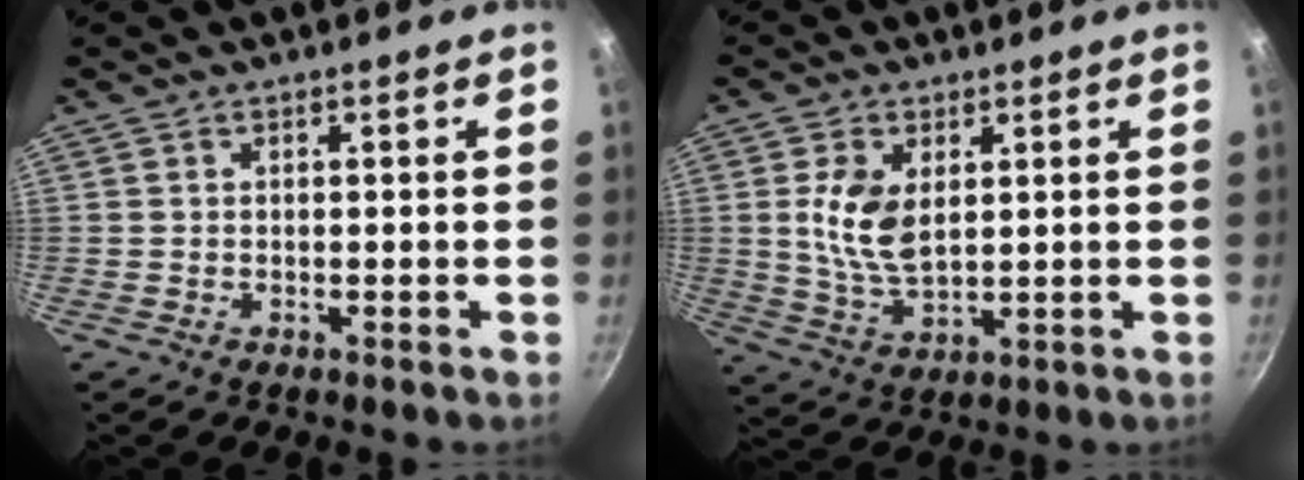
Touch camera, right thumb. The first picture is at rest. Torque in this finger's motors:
{"motor_torque": [0.03, 0.09, 0.58, 0.05, 0.07]}